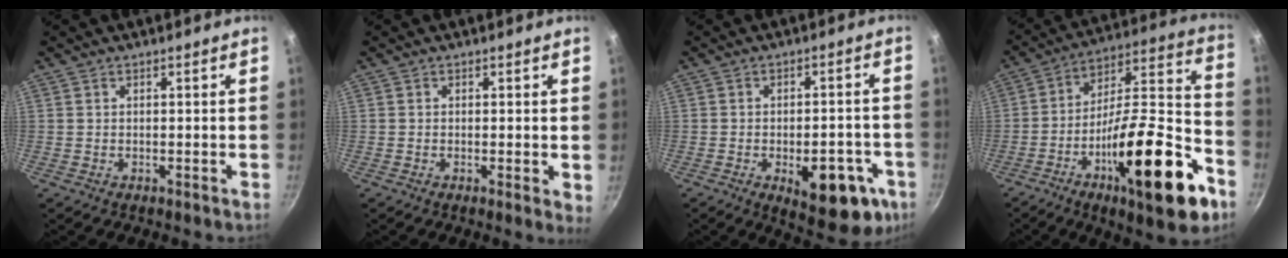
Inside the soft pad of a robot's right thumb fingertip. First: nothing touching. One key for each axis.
{"total": 1.4, "fx": -0.1, "fy": 0.3, "fz": 1.3, "tx": -0.020, "ty": -0.003, "tz": -0.004}
{"total": 15.1, "fx": -5.5, "fy": 7.2, "fz": 12.1, "tx": -0.116, "ty": 0.013, "tz": -0.062}
{"total": 28.3, "fx": -12.7, "fy": 8.8, "fz": 23.7, "tx": -0.319, "ty": 0.069, "tz": -0.207}